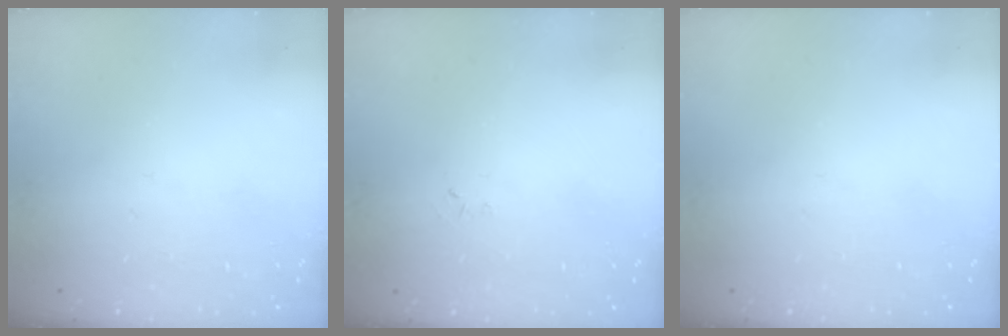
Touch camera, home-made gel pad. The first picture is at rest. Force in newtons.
{"total": 2.6, "press": 2.6, "slide": 0.4}
{"total": 0.0}